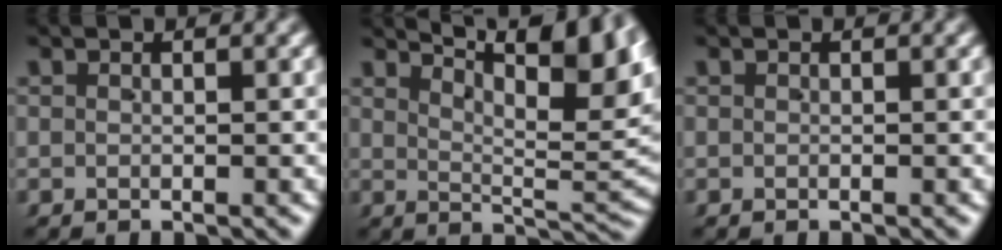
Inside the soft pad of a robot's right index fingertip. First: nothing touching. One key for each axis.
{"total": 12.3, "fx": 6.7, "fy": 3.9, "fz": 9.6, "tx": -0.097, "ty": 0.028, "tz": 0.092}
{"total": 0.0}